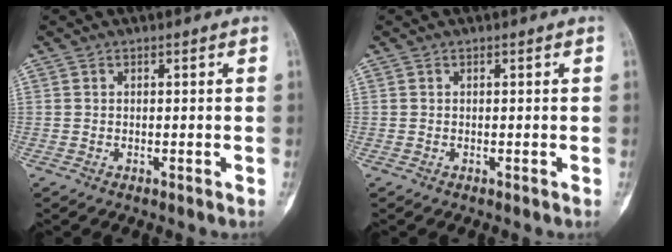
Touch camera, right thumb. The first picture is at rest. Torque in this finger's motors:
{"motor_torque": [0.00, 0.00, 0.01, 0.01, 0.00]}